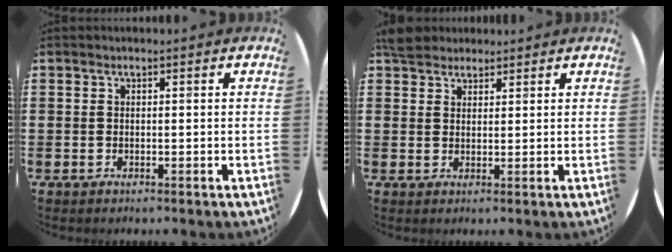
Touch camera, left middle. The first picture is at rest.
{"total": 3.5, "force": [3.2, 1.4, 0.4], "torque": [-0.009, 0.001, 0.060]}